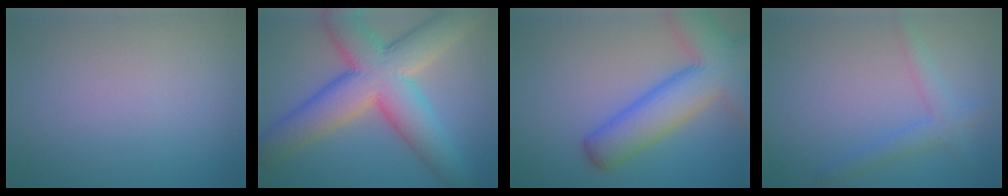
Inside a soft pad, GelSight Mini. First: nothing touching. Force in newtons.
{"total": 11.5, "press": 11.5, "slide": 0.5}
{"total": 9.2, "press": 9.2, "slide": 0.4}
{"total": 2.5, "press": 2.5, "slide": 0.1}